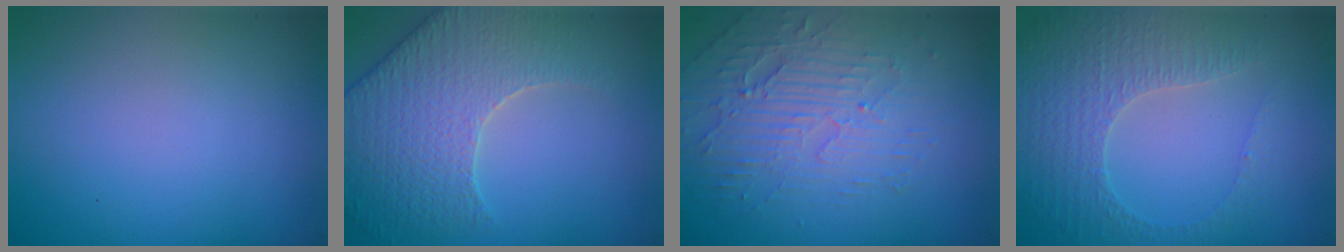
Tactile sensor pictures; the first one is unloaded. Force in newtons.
{"total": 6.0, "press": 5.4, "slide": 2.7}
{"total": 3.8, "press": 3.4, "slide": 1.8}
{"total": 3.4, "press": 3.2, "slide": 1.1}